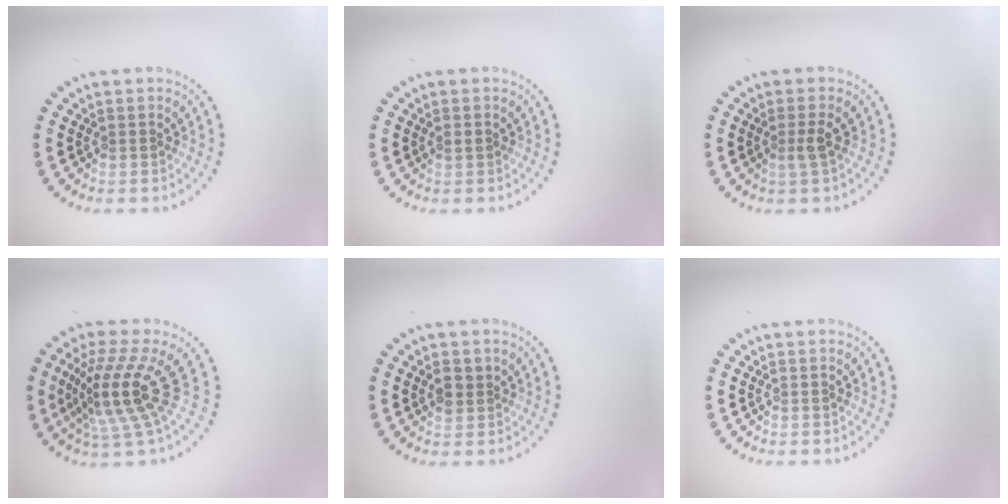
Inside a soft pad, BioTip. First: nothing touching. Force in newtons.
{"total": 0.8, "press": 0.8, "slide": 0.1}
{"total": 1.5, "press": 1.1, "slide": 1.0}
{"total": 5.1, "press": 3.6, "slide": 3.6}
{"total": 1.8, "press": 1.7, "slide": 0.6}
{"total": 0.0}